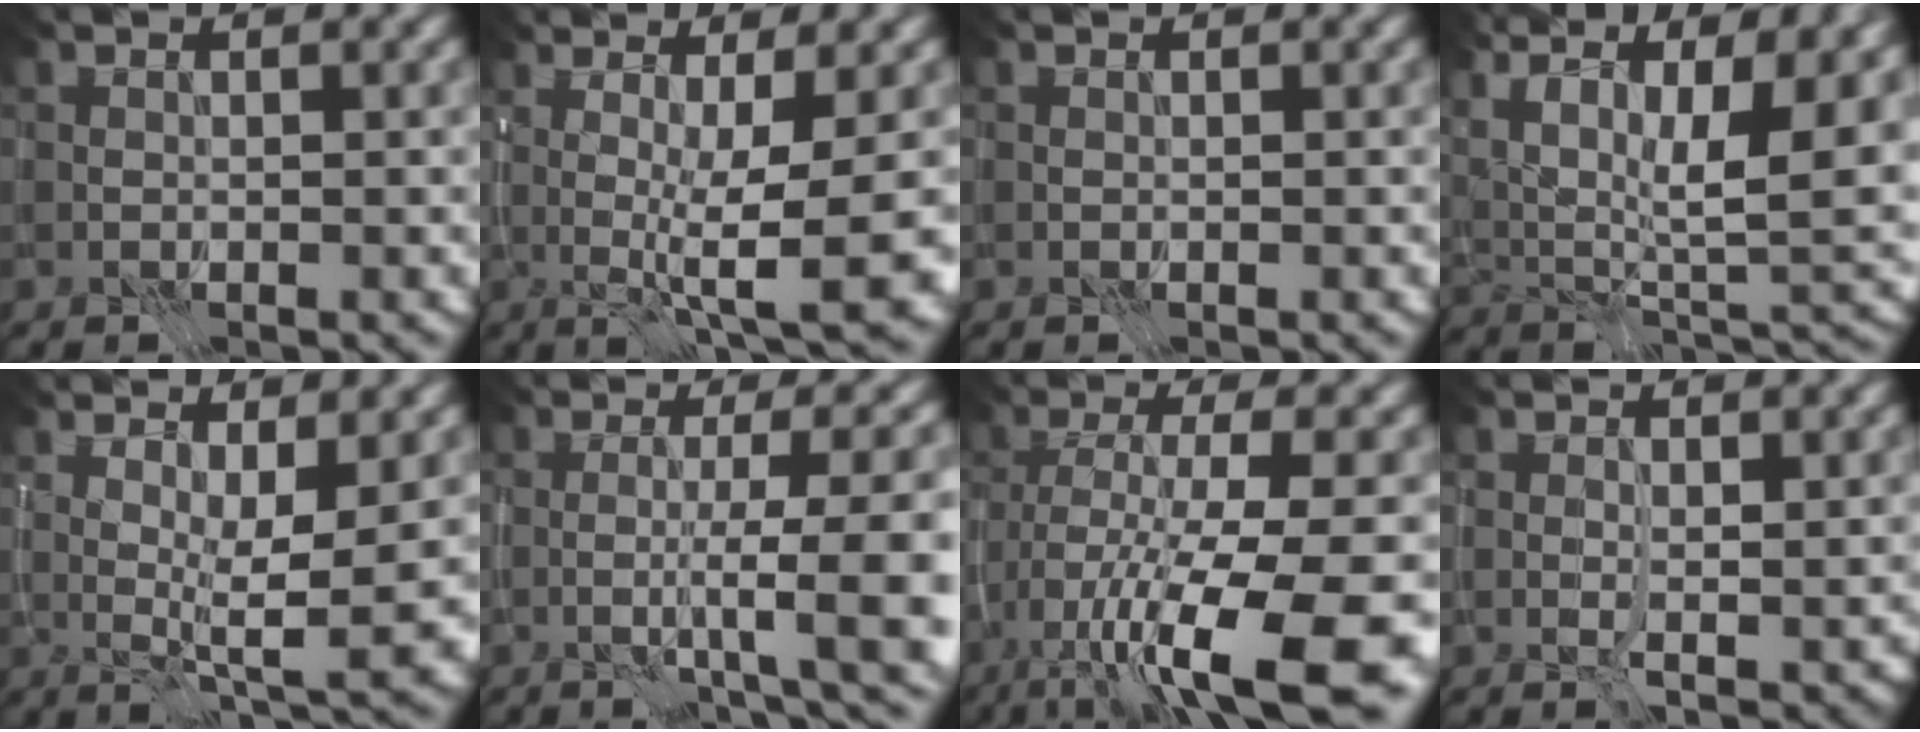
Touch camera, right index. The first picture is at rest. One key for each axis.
{"total": 8.2, "fx": -0.5, "fy": 1.5, "fz": 8.1, "tx": -0.120, "ty": -0.006, "tz": 0.003}
{"total": 0.0}
{"total": 18.2, "fx": 7.7, "fy": 8.5, "fz": 14.2, "tx": -0.253, "ty": 0.043, "tz": 0.145}
{"total": 6.5, "fx": 1.0, "fy": 1.2, "fz": 6.3, "tx": -0.099, "ty": -0.005, "tz": 0.027}
{"total": 9.8, "fx": -2.8, "fy": 2.0, "fz": 9.2, "tx": -0.104, "ty": 0.013, "tz": -0.035}
{"total": 13.9, "fx": -7.0, "fy": 2.9, "fz": 11.6, "tx": -0.188, "ty": -0.012, "tz": -0.105}
{"total": 1.6, "fx": 0.4, "fy": 0.3, "fz": 1.5, "tx": -0.026, "ty": -0.001, "tz": 0.015}